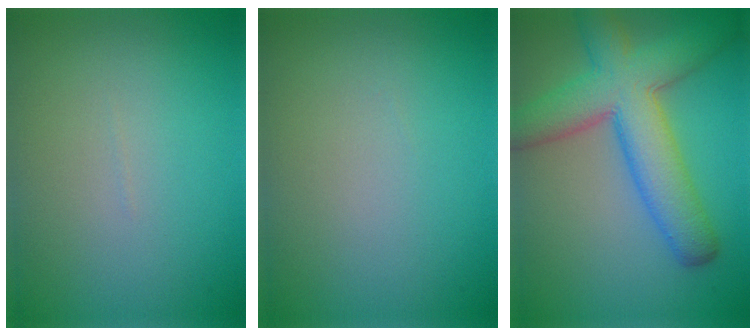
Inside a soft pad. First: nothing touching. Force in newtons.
{"total": 0.0}
{"total": 8.4, "press": 8.4, "slide": 0.4}